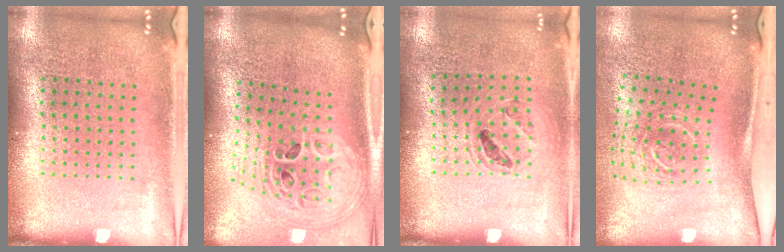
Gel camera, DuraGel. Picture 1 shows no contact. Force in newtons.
{"total": 2.9, "press": 2.0, "slide": 2.1}
{"total": 0.9, "press": 0.9, "slide": 0.1}
{"total": 2.0, "press": 1.3, "slide": 1.5}